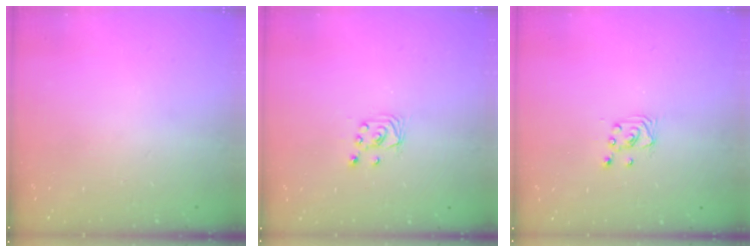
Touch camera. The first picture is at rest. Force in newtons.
{"total": 2.4, "press": 2.4, "slide": 0.2}
{"total": 2.5, "press": 2.5, "slide": 0.2}